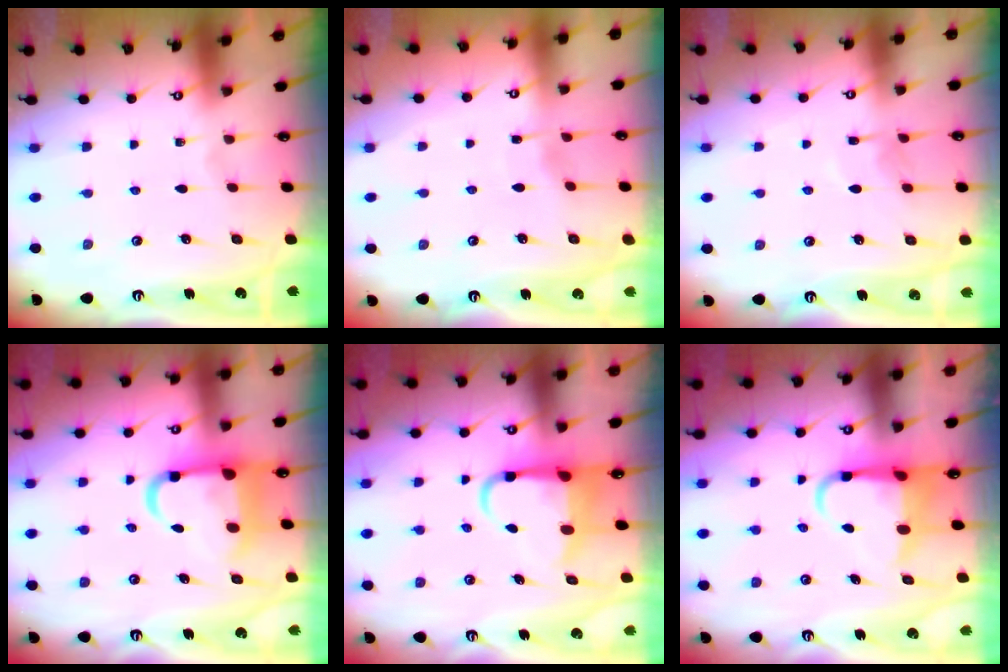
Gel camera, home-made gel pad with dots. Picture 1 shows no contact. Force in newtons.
{"total": 2.0, "press": 2.0, "slide": 0.3}
{"total": 8.1, "press": 8.1, "slide": 0.6}
{"total": 11.0, "press": 10.8, "slide": 2.0}
{"total": 7.4, "press": 7.0, "slide": 2.5}
{"total": 6.2, "press": 6.1, "slide": 1.0}